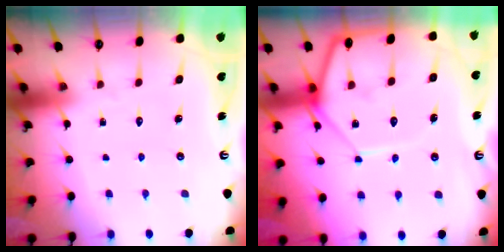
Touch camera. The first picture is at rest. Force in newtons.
{"total": 10.6, "press": 10.6, "slide": 1.0}